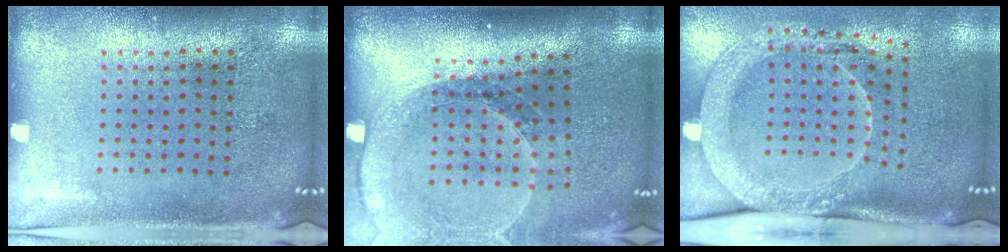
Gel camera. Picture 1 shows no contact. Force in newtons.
{"total": 1.7, "press": 1.7, "slide": 0.2}
{"total": 2.2, "press": 2.1, "slide": 0.7}